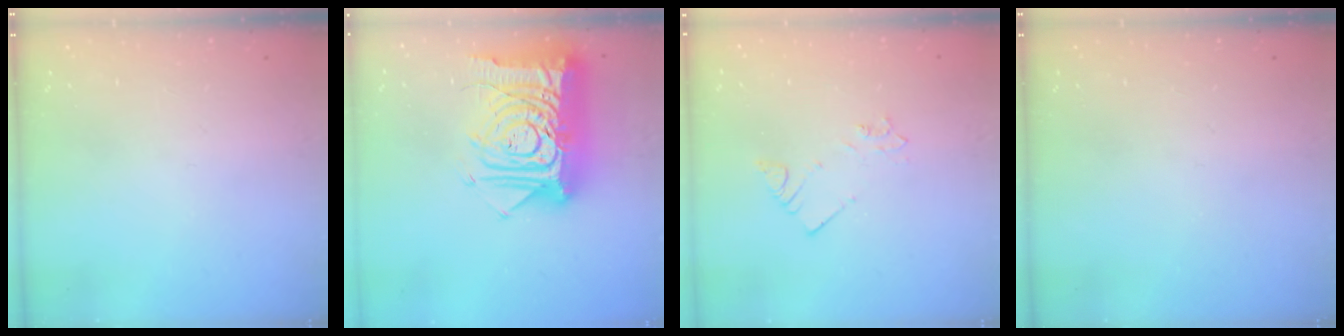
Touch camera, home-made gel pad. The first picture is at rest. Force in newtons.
{"total": 24.5, "press": 24.3, "slide": 2.7}
{"total": 2.7, "press": 2.7, "slide": 0.3}
{"total": 0.0}